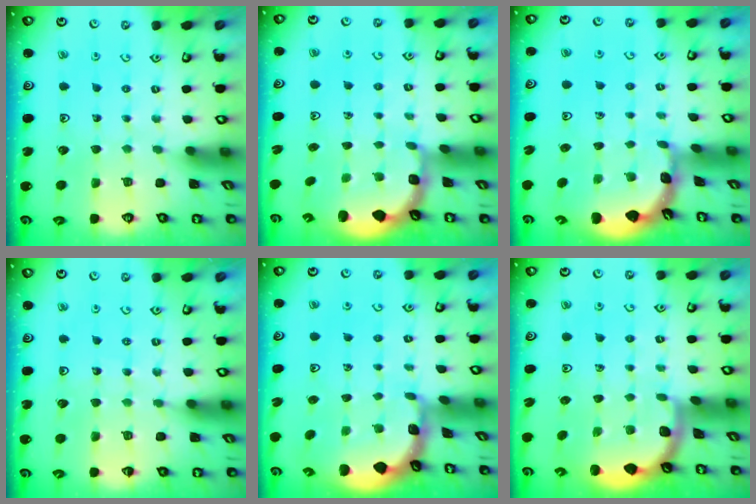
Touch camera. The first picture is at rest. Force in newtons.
{"total": 2.4, "press": 2.1, "slide": 1.2}
{"total": 1.8, "press": 1.8, "slide": 0.1}
{"total": 5.0, "press": 4.7, "slide": 1.6}
{"total": 1.3, "press": 1.3, "slide": 0.1}
{"total": 1.8, "press": 1.8, "slide": 0.1}